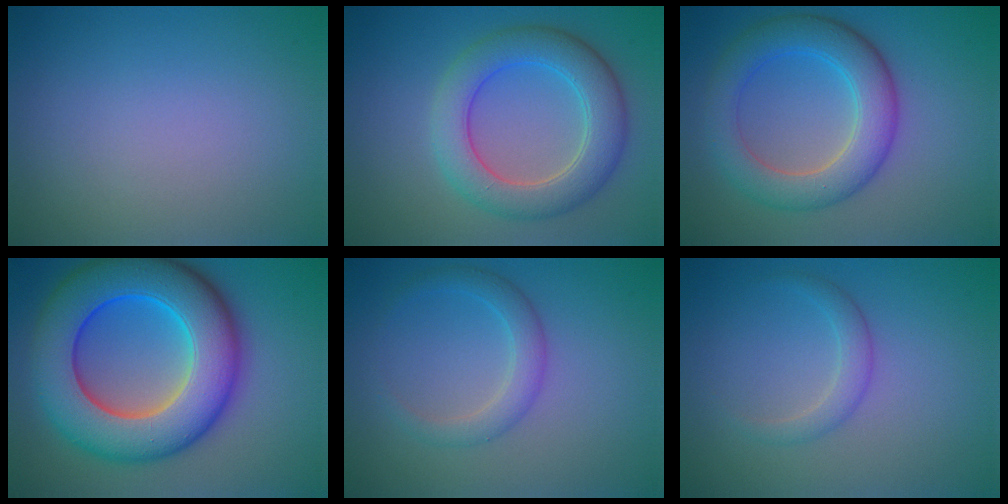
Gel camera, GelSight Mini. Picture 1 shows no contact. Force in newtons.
{"total": 6.1, "press": 6.1, "slide": 0.4}
{"total": 6.2, "press": 6.1, "slide": 0.4}
{"total": 13.2, "press": 13.2, "slide": 0.3}
{"total": 2.5, "press": 2.5, "slide": 0.1}
{"total": 1.7, "press": 1.7, "slide": 0.0}